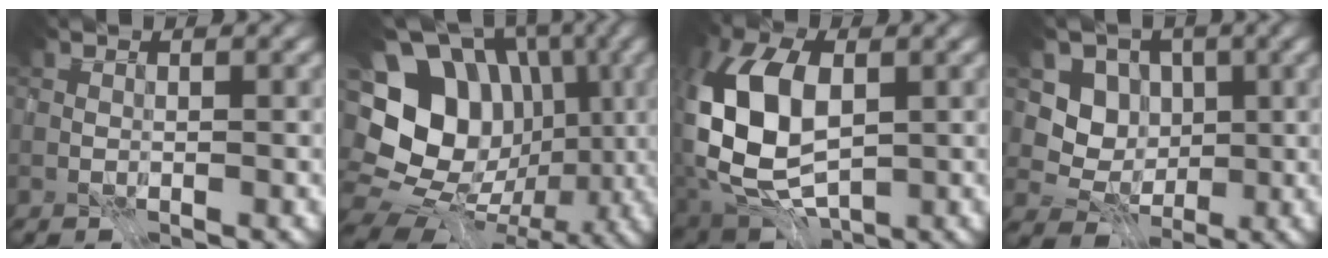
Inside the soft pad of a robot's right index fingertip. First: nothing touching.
{"total": 15.2, "force": [0.4, 12.4, 8.8], "torque": [-0.133, 0.012, 0.006]}
{"total": 11.1, "force": [0.2, 7.0, 8.6], "torque": [-0.191, 0.001, -0.010]}
{"total": 4.5, "force": [0.2, 4.1, 1.8], "torque": [-0.025, -0.010, -0.015]}